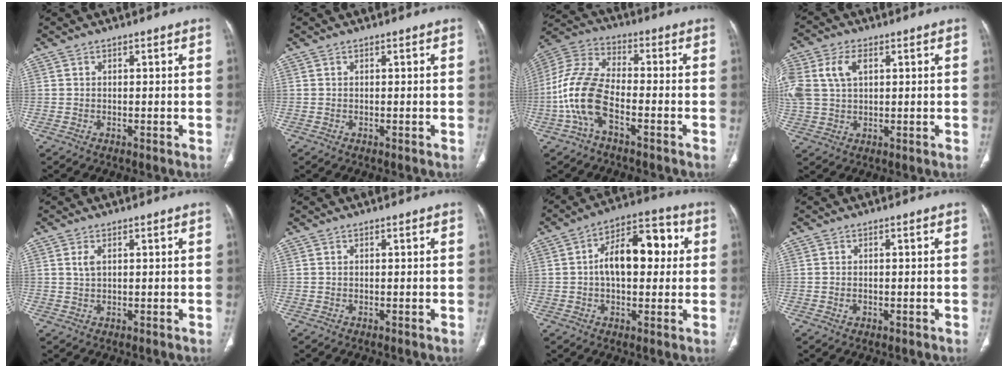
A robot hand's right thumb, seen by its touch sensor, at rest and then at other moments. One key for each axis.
{"total": 0.0}
{"total": 12.8, "fx": -4.2, "fy": 6.1, "fz": 10.4, "tx": -0.234, "ty": 0.036, "tz": -0.090}
{"total": 12.5, "fx": 3.3, "fy": 8.3, "fz": 8.7, "tx": -0.223, "ty": 0.012, "tz": 0.068}
{"total": 1.9, "fx": 0.7, "fy": 0.9, "fz": 1.5, "tx": -0.034, "ty": 0.003, "tz": 0.018}
{"total": 0.0}
{"total": 14.0, "fx": 1.6, "fy": 7.8, "fz": 11.5, "tx": -0.153, "ty": 0.034, "tz": 0.015}
{"total": 1.1, "fx": -0.3, "fy": 0.8, "fz": 0.7, "tx": -0.013, "ty": 0.004, "tz": -0.004}